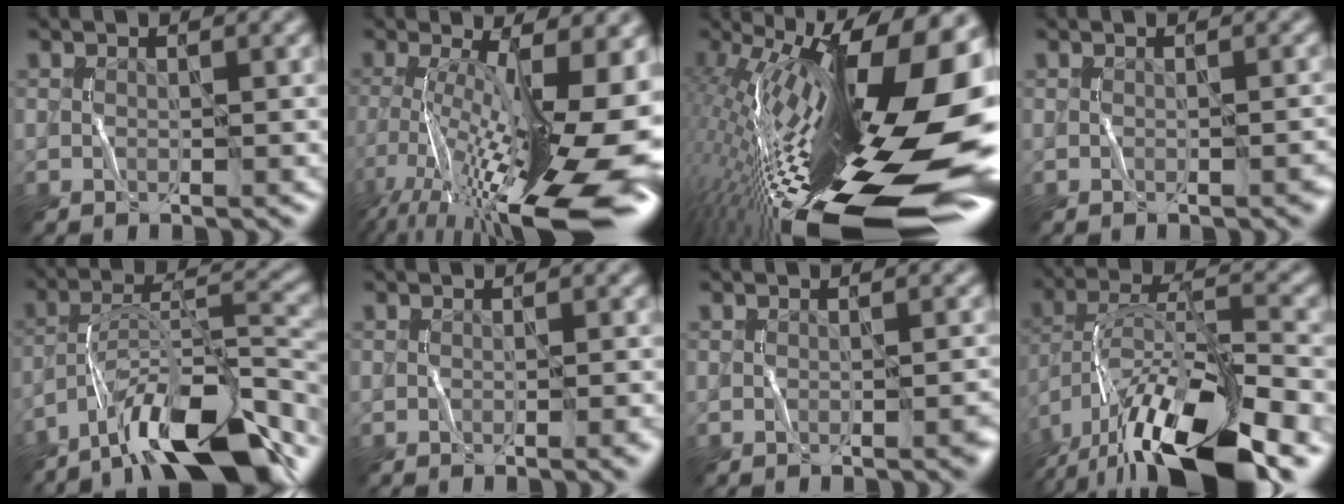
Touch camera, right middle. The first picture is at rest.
{"total": 17.1, "force": [-5.6, 5.0, 15.3], "torque": [-0.263, -0.008, -0.093]}
{"total": 21.4, "force": [-2.5, 6.9, 20.1], "torque": [-0.320, -0.012, -0.049]}
{"total": 1.5, "force": [-0.5, 0.5, 1.3], "torque": [-0.006, 0.009, -0.006]}
{"total": 12.4, "force": [-9.2, 3.2, 7.7], "torque": [-0.116, 0.026, -0.165]}
{"total": 3.0, "force": [-0.7, 1.4, 2.6], "torque": [-0.005, 0.008, -0.004]}
{"total": 2.2, "force": [-0.7, 0.7, 1.9], "torque": [-0.012, 0.008, -0.008]}
{"total": 15.3, "force": [-9.1, 5.6, 10.9], "torque": [-0.209, 0.007, -0.157]}